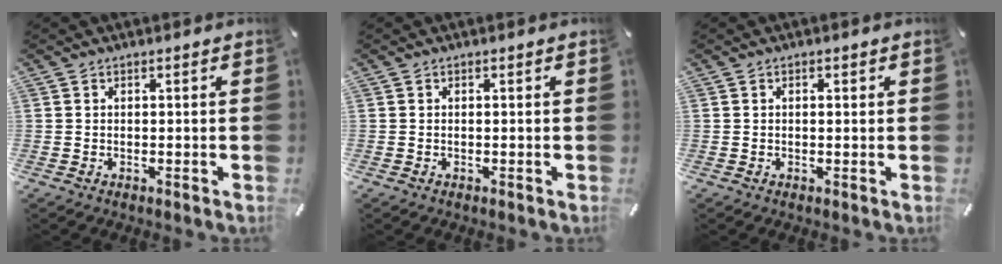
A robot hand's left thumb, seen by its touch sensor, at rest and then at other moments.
{"total": 0.0}
{"total": 0.8, "force": [0.1, 0.4, 0.7], "torque": [-0.014, 0.002, 0.000]}